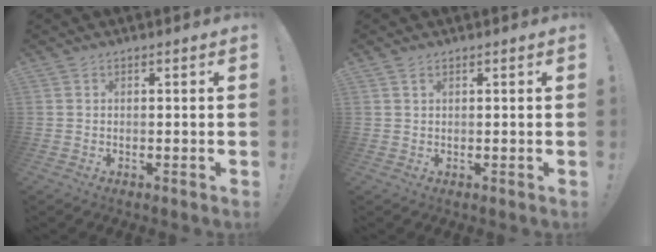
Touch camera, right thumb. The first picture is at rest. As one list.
[{"total": 1.2, "force": [0.8, 0.5, 0.6], "torque": [-0.008, -0.002, 0.014]}]